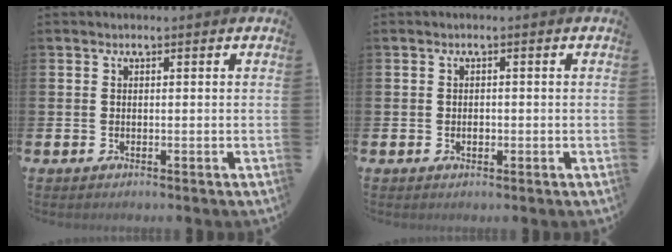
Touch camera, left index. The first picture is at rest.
{"total": 0.9, "force": [-0.1, 0.6, 0.7], "torque": [-0.001, 0.000, -0.005]}